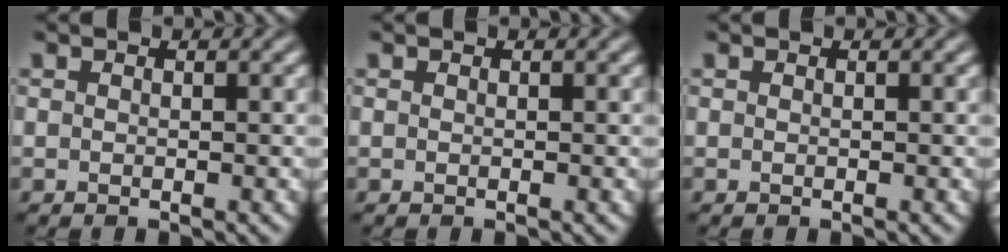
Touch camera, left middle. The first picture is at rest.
{"total": 0.0}
{"total": 0.0}